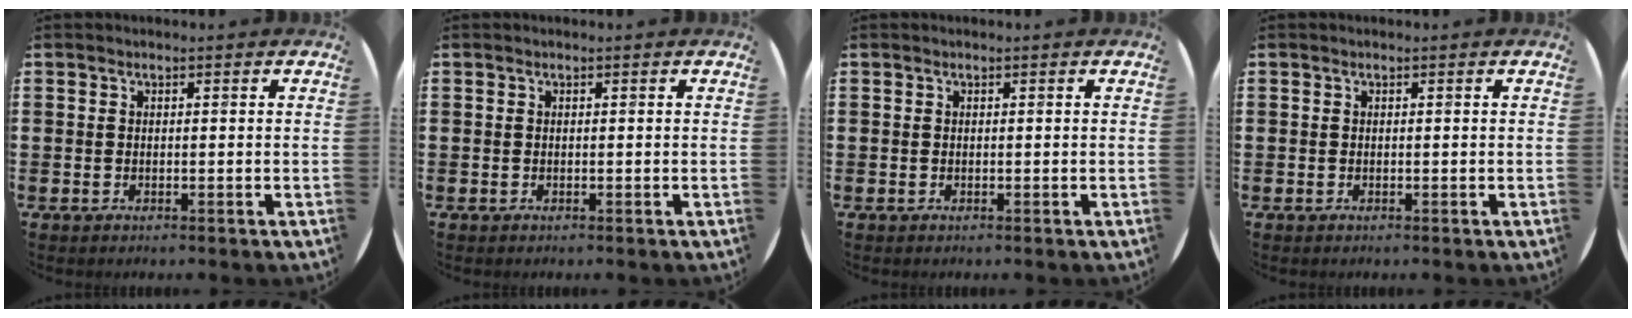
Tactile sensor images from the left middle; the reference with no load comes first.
{"total": 0.0}
{"total": 0.0}
{"total": 0.0}